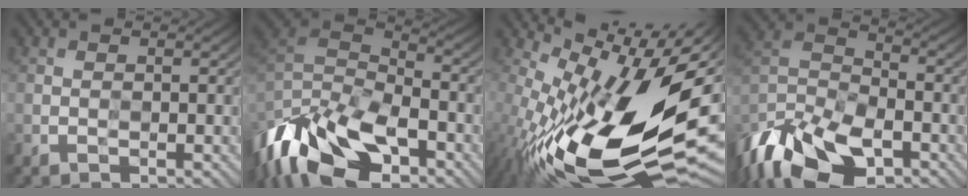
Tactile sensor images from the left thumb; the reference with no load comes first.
{"total": 15.8, "force": [-9.7, 7.1, 10.3], "torque": [-0.261, -0.018, -0.169]}
{"total": 18.1, "force": [-1.0, 7.6, 16.4], "torque": [-0.264, -0.013, -0.022]}
{"total": 14.9, "force": [-10.2, 6.8, 8.5], "torque": [-0.208, -0.015, -0.192]}